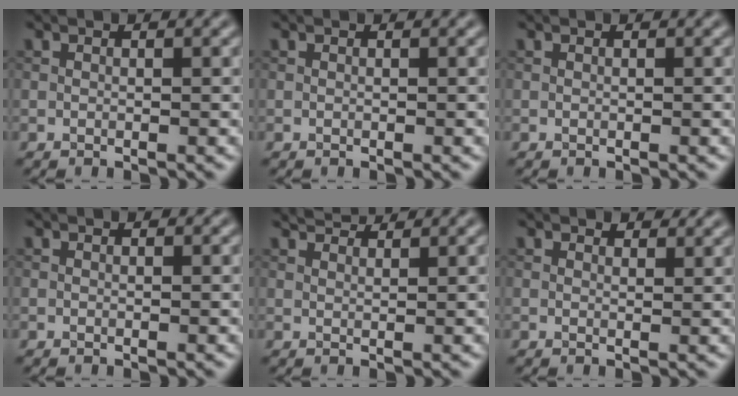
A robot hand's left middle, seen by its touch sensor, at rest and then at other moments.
{"total": 0.0}
{"total": 0.0}
{"total": 0.0}
{"total": 2.7, "force": [2.5, 0.4, 0.8], "torque": [-0.016, 0.001, 0.039]}
{"total": 1.9, "force": [1.6, 0.7, 0.6], "torque": [-0.012, -0.001, 0.024]}